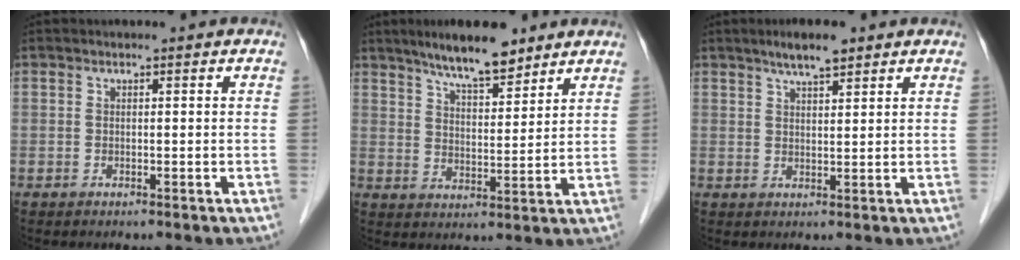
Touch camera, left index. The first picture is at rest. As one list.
[{"total": 9.4, "force": [7.4, 2.1, 5.3], "torque": [-0.090, 0.007, 0.127]}, {"total": 4.5, "force": [3.3, 0.9, 3.0], "torque": [-0.054, 0.010, 0.056]}]